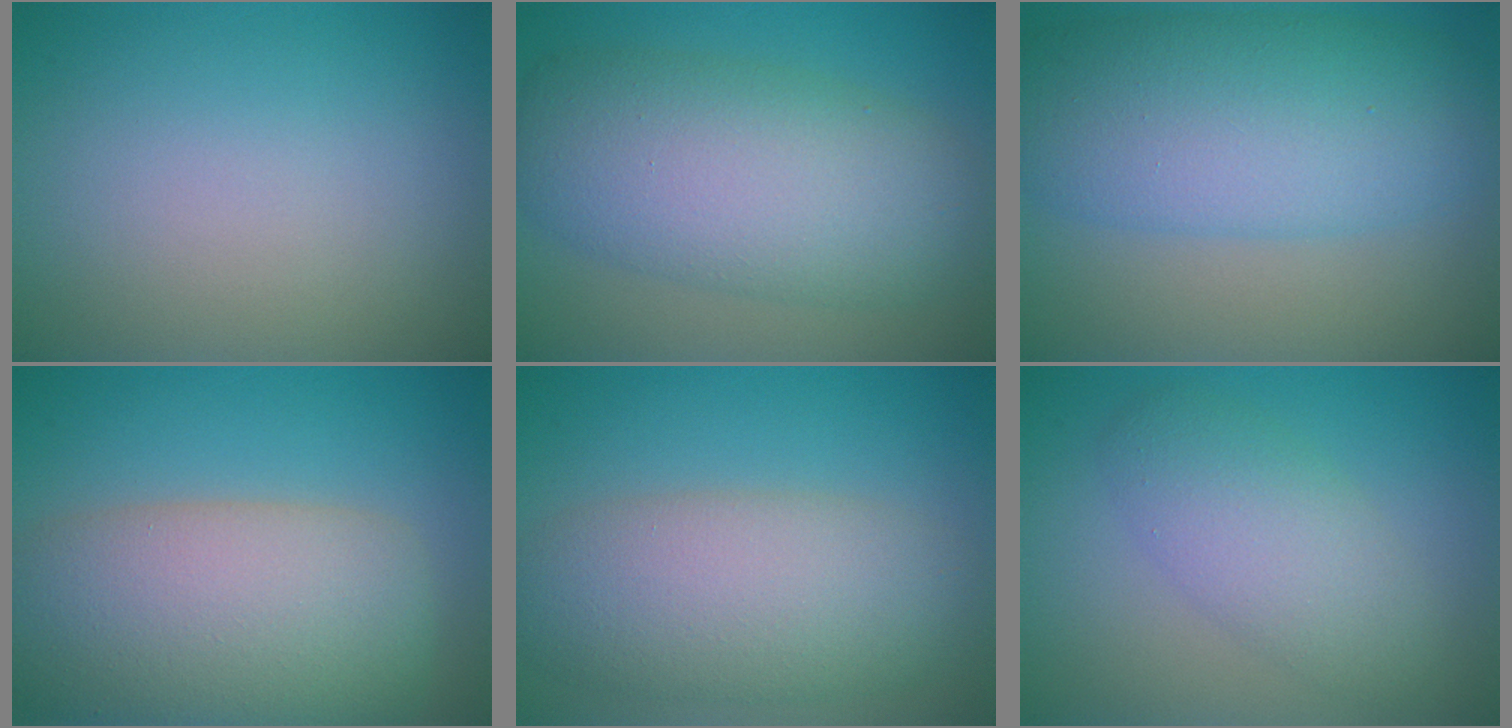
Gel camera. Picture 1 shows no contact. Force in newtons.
{"total": 9.7, "press": 9.7, "slide": 0.3}
{"total": 9.1, "press": 9.1, "slide": 0.2}
{"total": 10.6, "press": 10.6, "slide": 0.5}
{"total": 7.2, "press": 7.2, "slide": 0.4}
{"total": 4.1, "press": 4.0, "slide": 0.4}